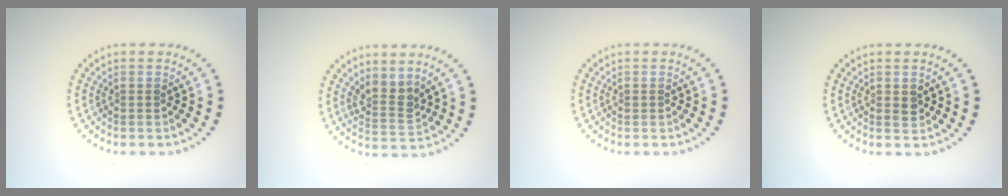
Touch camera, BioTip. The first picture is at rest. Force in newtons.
{"total": 2.6, "press": 2.0, "slide": 1.7}
{"total": 0.0}
{"total": 1.1, "press": 1.1, "slide": 0.1}